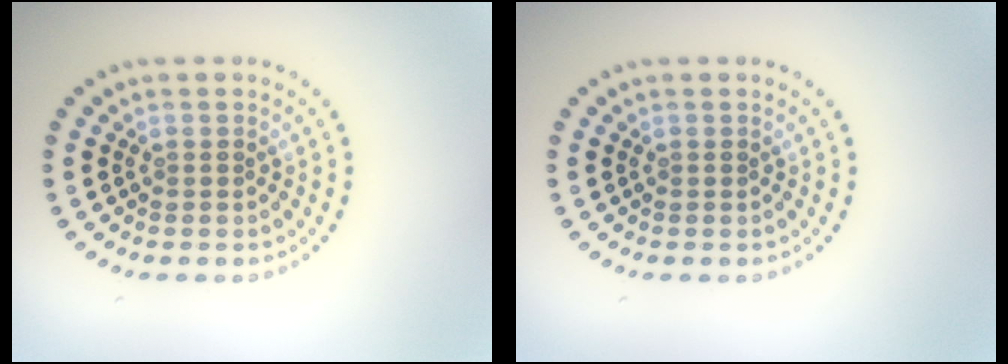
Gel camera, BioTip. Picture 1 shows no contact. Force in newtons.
{"total": 0.0}